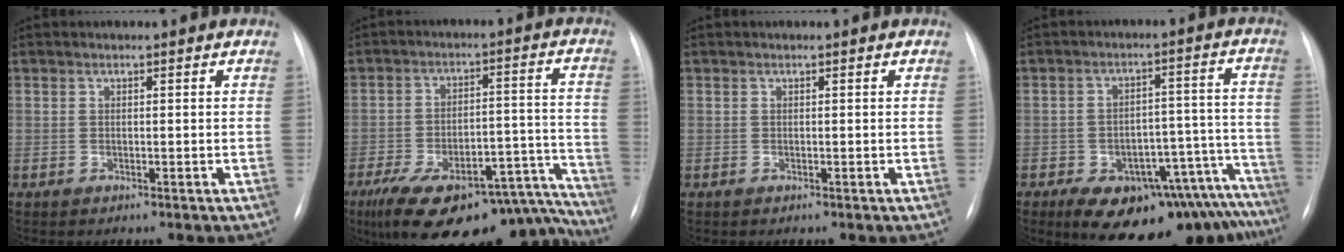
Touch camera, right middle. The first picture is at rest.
{"total": 25.1, "force": [-20.5, 7.3, 12.3], "torque": [-0.145, 0.029, -0.288]}
{"total": 0.0}
{"total": 18.9, "force": [-14.4, 7.4, 9.6], "torque": [-0.062, 0.048, -0.189]}